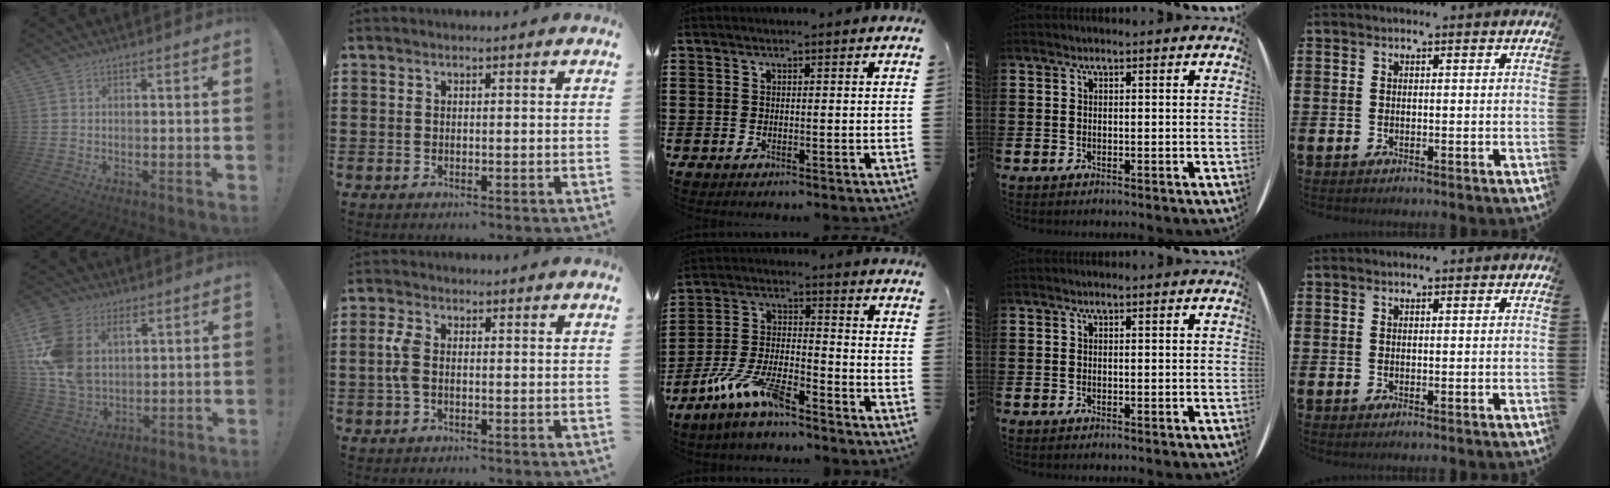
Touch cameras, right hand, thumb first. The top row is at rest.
{"thumb": {"total": 16.1, "force": [6.0, 11.0, 10.0], "torque": [-0.204, -0.028, 0.112]}, "index": {"total": 3.5, "force": [-0.3, 1.8, 3.0], "torque": [-0.088, -0.007, -0.015]}, "middle": {"total": 9.1, "force": [-7.0, 1.7, 5.6], "torque": [-0.127, -0.001, -0.138]}}